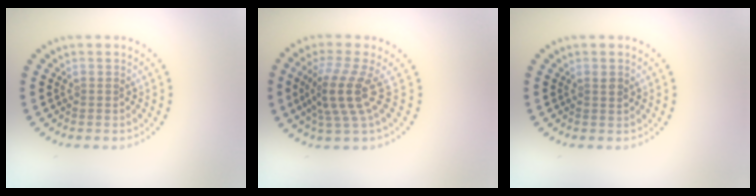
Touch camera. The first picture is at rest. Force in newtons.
{"total": 4.1, "press": 2.9, "slide": 3.0}
{"total": 0.8, "press": 0.7, "slide": 0.3}